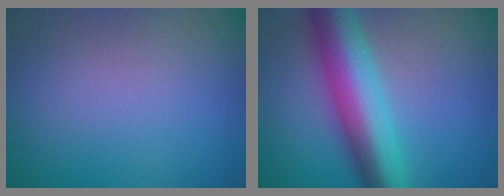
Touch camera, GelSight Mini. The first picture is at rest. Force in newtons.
{"total": 9.8, "press": 9.8, "slide": 0.2}